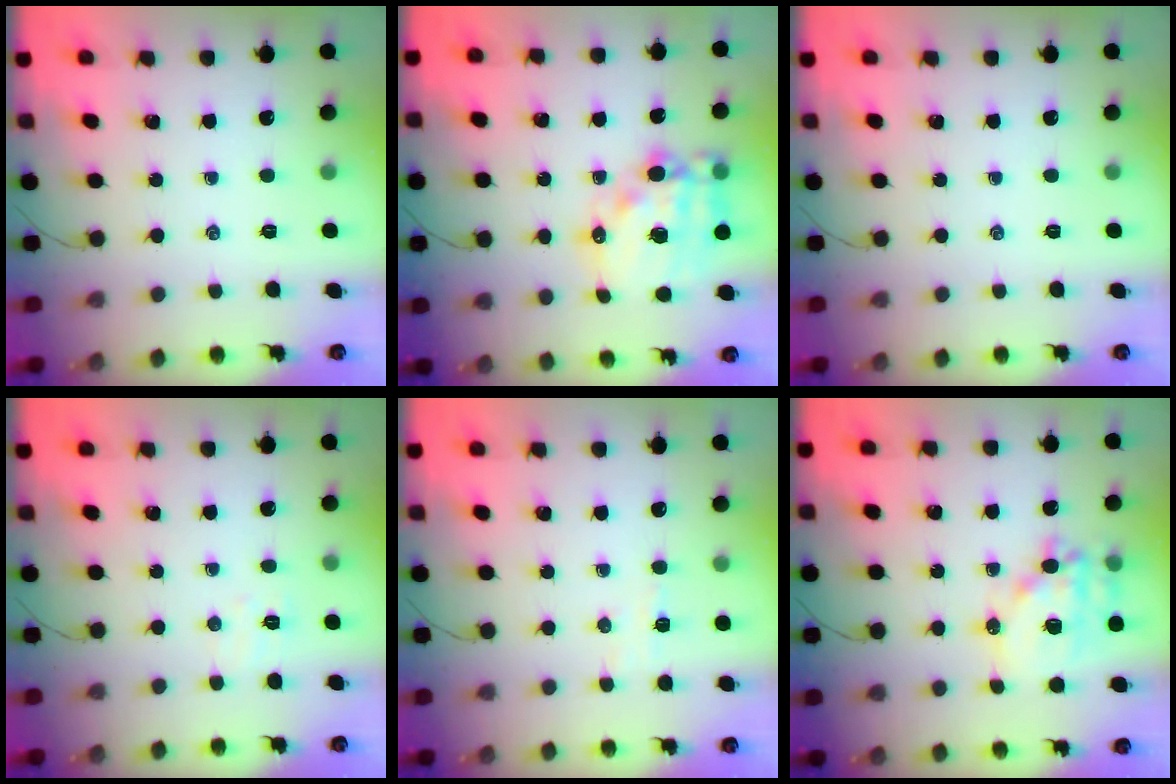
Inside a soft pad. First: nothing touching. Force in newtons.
{"total": 17.8, "press": 17.4, "slide": 3.8}
{"total": 0.0}
{"total": 4.6, "press": 4.5, "slide": 1.1}
{"total": 4.2, "press": 4.1, "slide": 1.1}
{"total": 16.1, "press": 15.8, "slide": 3.4}